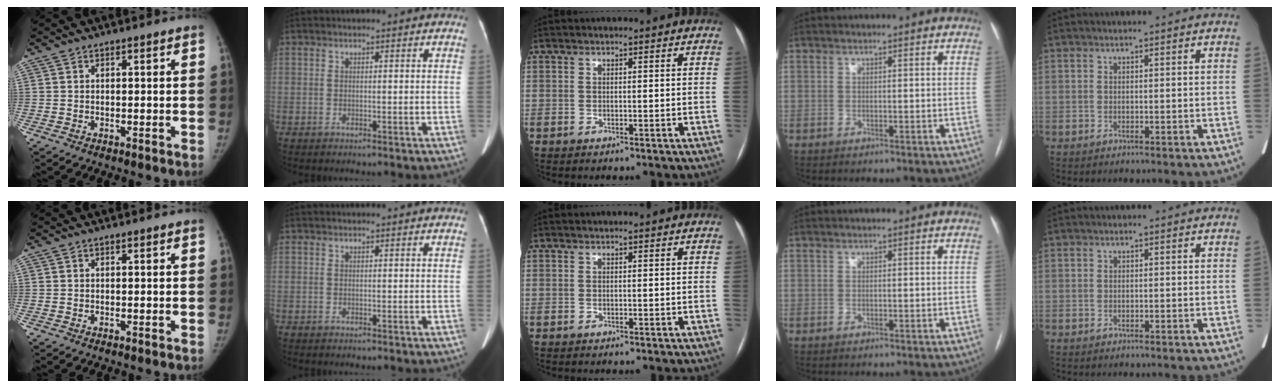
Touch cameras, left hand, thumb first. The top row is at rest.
{}